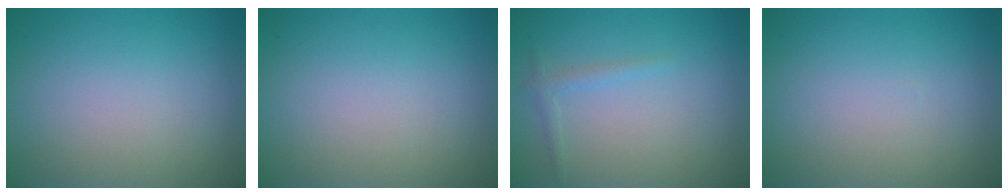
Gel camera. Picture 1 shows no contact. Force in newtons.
{"total": 0.0}
{"total": 1.1, "press": 1.1, "slide": 0.0}
{"total": 0.0}